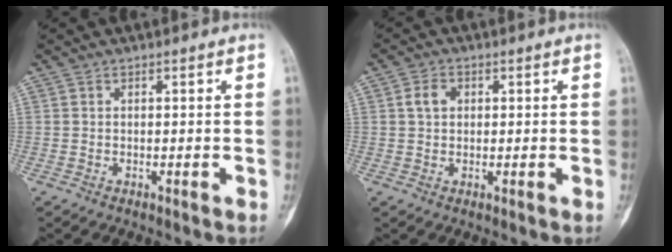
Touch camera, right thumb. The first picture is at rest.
{"total": 3.1, "force": [0.8, 2.4, 1.9], "torque": [-0.032, 0.006, 0.013]}